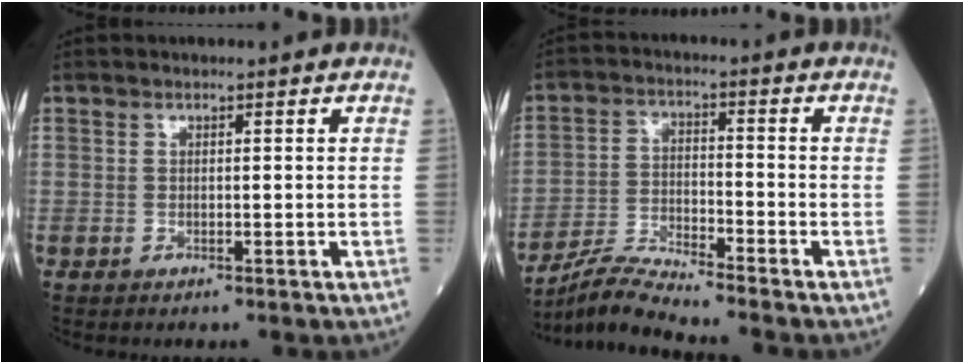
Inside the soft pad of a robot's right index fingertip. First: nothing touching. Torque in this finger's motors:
{"motor_torque": [-0.02, -0.27, 0.00, 0.00]}